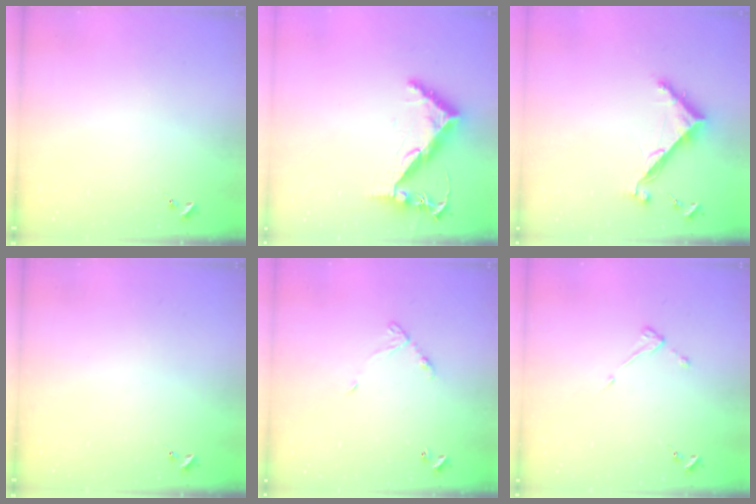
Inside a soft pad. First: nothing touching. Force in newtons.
{"total": 8.3, "press": 8.2, "slide": 1.2}
{"total": 8.2, "press": 8.2, "slide": 0.2}
{"total": 0.0}
{"total": 6.9, "press": 6.8, "slide": 0.6}
{"total": 3.8, "press": 3.8, "slide": 0.4}